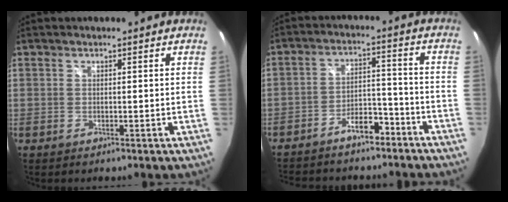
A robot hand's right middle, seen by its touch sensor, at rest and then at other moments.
{"total": 11.0, "force": [-8.9, 4.4, 4.6], "torque": [-0.096, 0.036, -0.127]}